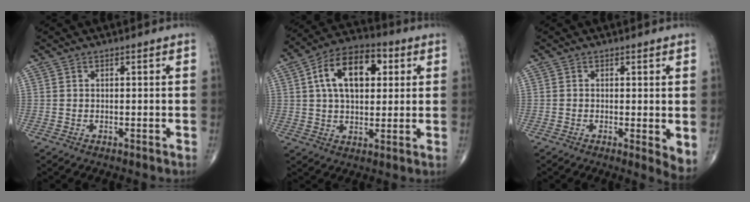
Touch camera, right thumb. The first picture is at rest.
{"total": 14.9, "force": [3.8, 8.8, 11.4], "torque": [-0.171, 0.015, 0.057]}
{"total": 3.9, "force": [-0.1, 1.1, 3.7], "torque": [-0.056, -0.013, -0.006]}